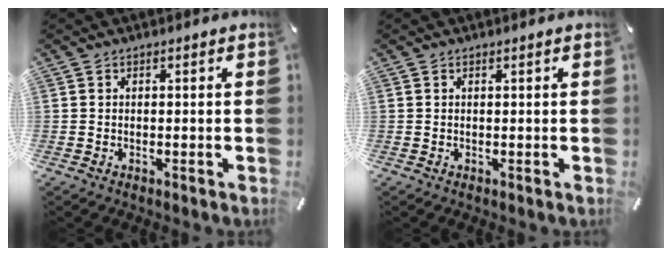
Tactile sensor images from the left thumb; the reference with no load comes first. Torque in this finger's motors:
{"motor_torque": [0.18, -0.02, -0.07, -0.27, -0.03]}